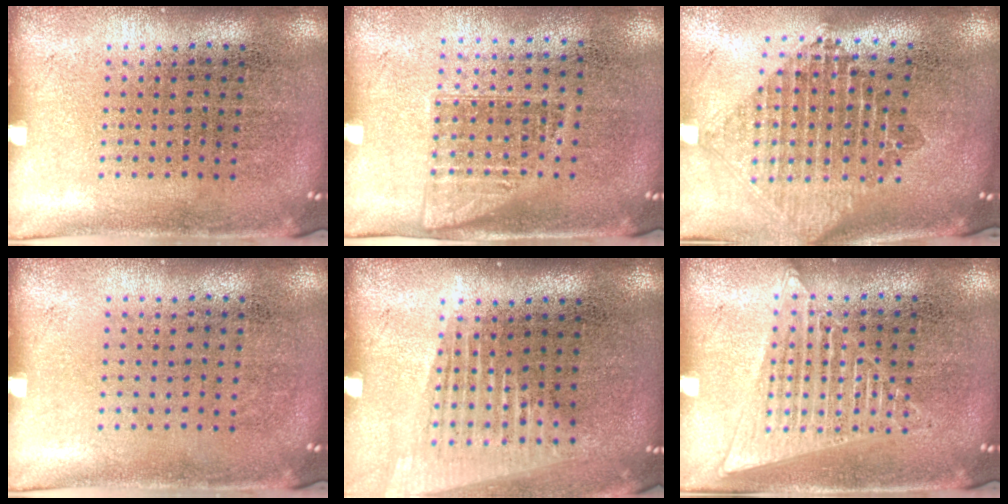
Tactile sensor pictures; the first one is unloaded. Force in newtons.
{"total": 1.0, "press": 0.9, "slide": 0.6}
{"total": 2.2, "press": 1.7, "slide": 1.4}
{"total": 0.0}
{"total": 1.5, "press": 1.3, "slide": 0.8}
{"total": 2.4, "press": 2.4, "slide": 0.3}